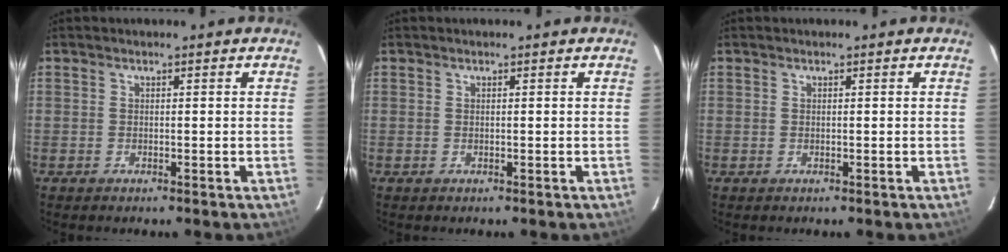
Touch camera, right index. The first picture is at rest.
{"total": 0.0}
{"total": 0.0}